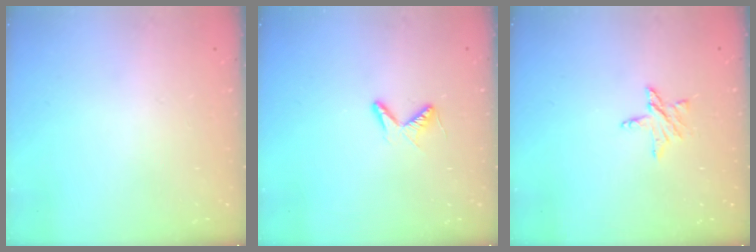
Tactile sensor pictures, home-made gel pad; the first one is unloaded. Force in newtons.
{"total": 4.6, "press": 4.6, "slide": 0.7}
{"total": 5.5, "press": 5.5, "slide": 0.5}